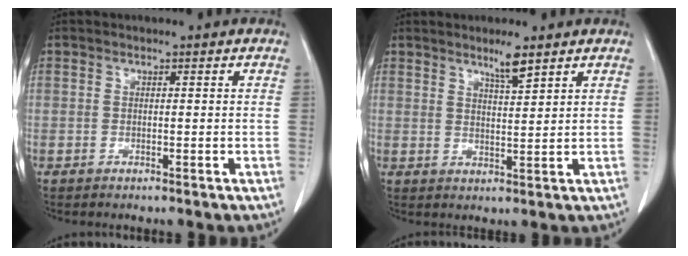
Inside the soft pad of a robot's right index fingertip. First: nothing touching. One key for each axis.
{"total": 3.5, "fx": 2.7, "fy": 0.0, "fz": 2.3, "tx": -0.044, "ty": -0.006, "tz": 0.049}